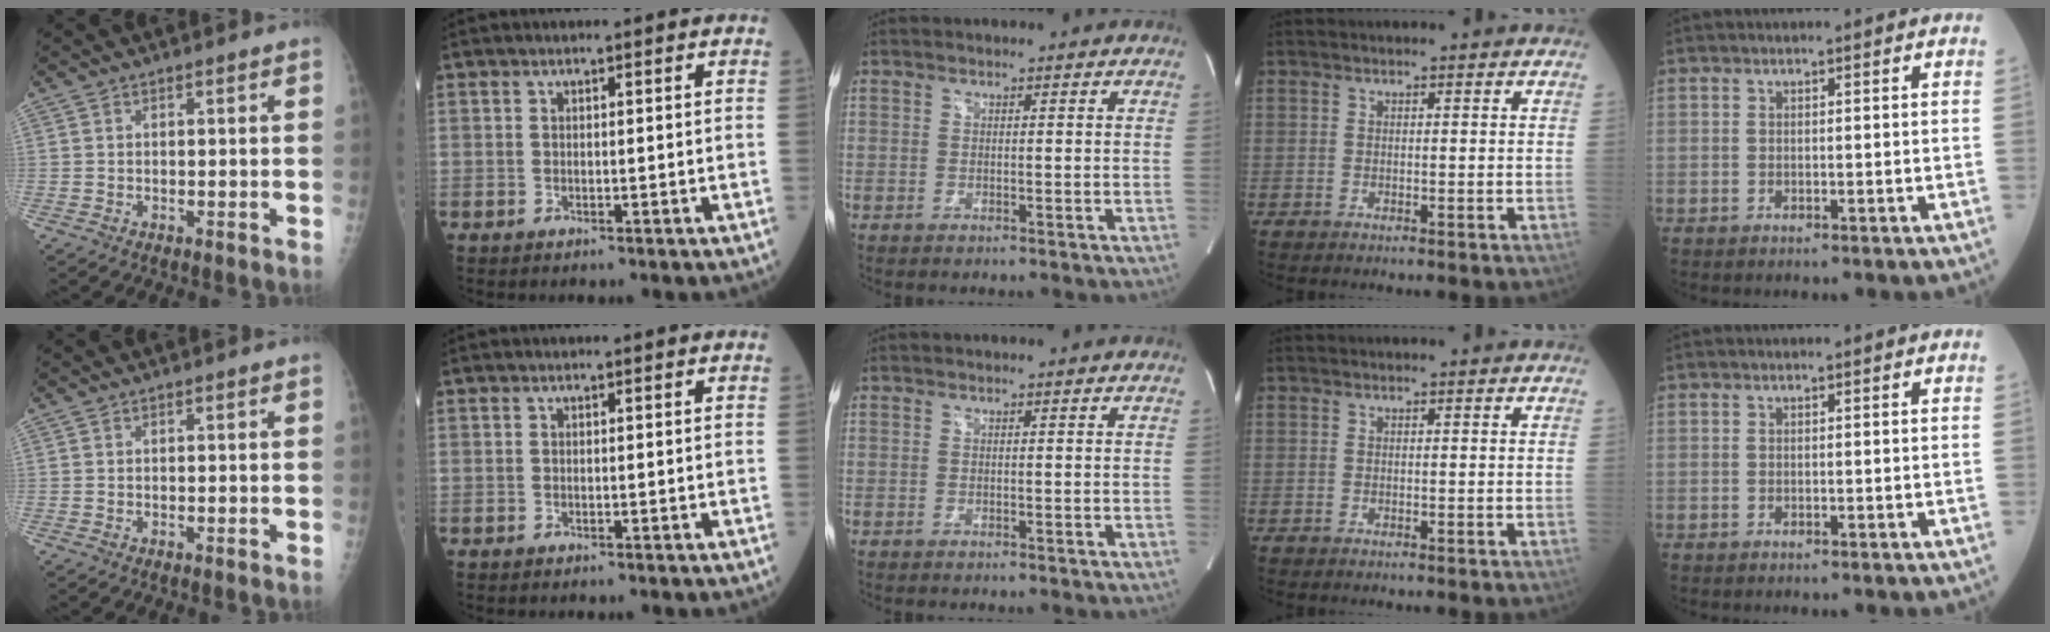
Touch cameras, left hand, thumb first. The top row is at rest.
{}